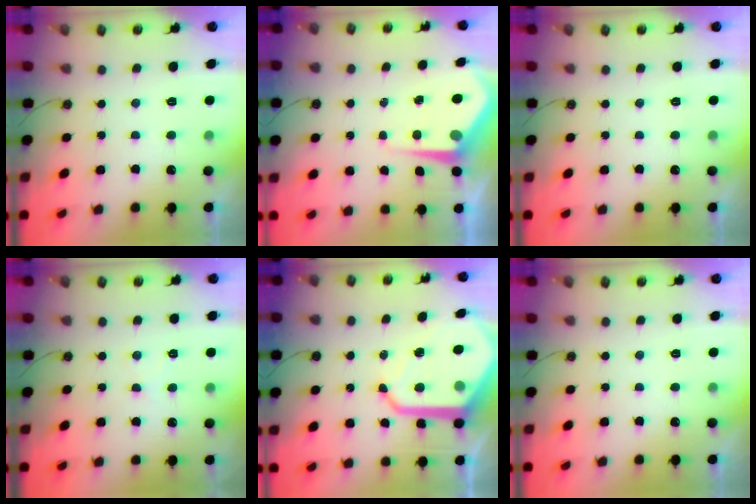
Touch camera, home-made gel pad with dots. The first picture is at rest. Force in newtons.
{"total": 5.7, "press": 5.7, "slide": 0.3}
{"total": 0.0}
{"total": 5.5, "press": 5.5, "slide": 0.9}
{"total": 17.4, "press": 17.4, "slide": 1.5}
{"total": 0.0}